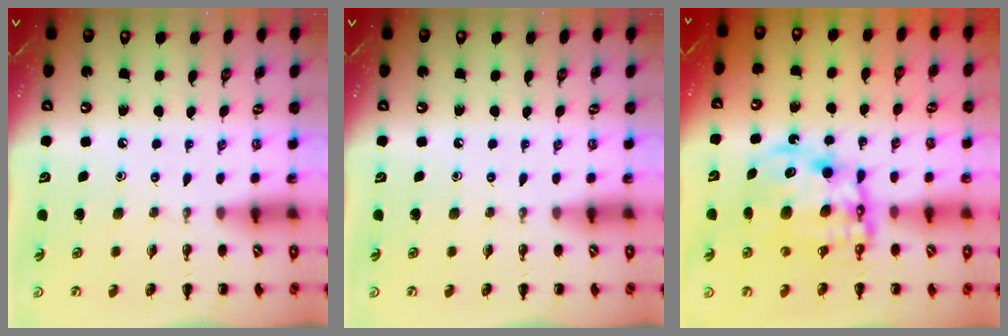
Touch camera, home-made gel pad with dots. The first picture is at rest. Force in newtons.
{"total": 0.0}
{"total": 12.6, "press": 12.2, "slide": 3.1}